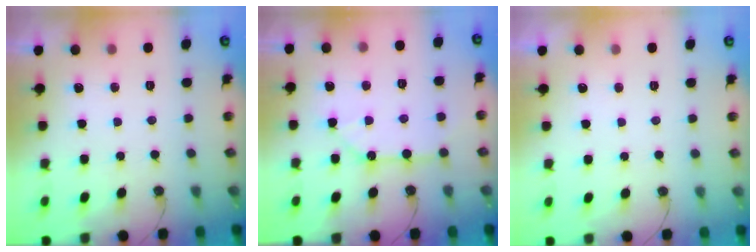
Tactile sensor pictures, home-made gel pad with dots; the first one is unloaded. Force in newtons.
{"total": 10.7, "press": 10.6, "slide": 1.3}
{"total": 0.0}